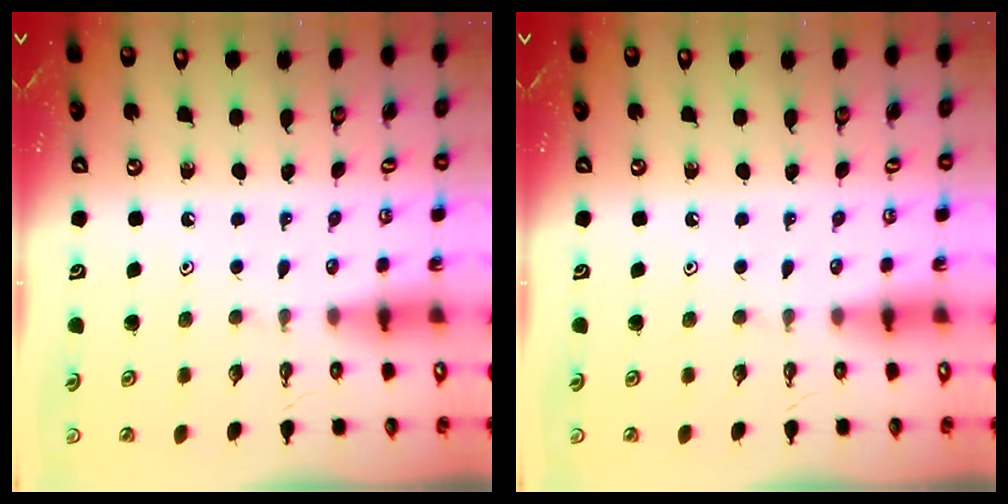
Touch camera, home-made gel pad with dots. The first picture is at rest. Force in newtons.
{"total": 0.0}